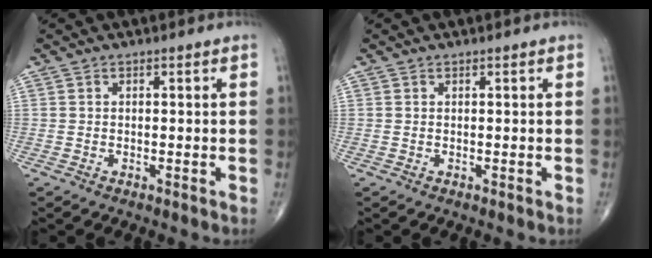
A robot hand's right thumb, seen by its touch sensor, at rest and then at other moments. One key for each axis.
{"total": 0.0}